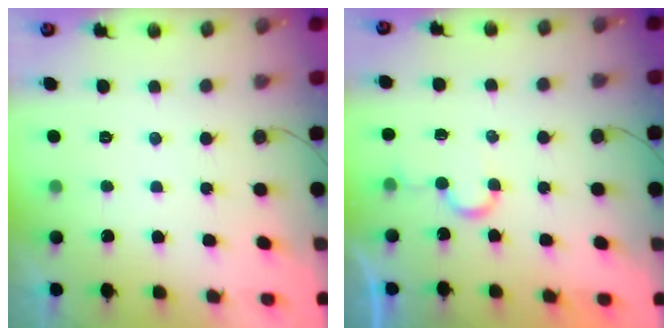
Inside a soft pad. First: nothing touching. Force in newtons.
{"total": 5.4, "press": 5.4, "slide": 0.4}